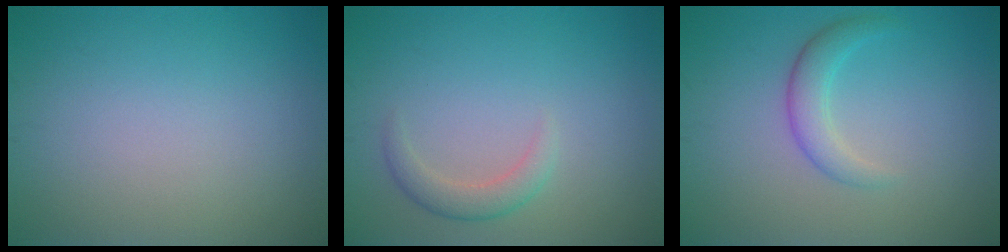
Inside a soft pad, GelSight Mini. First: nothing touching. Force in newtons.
{"total": 2.0, "press": 2.0, "slide": 0.1}
{"total": 2.5, "press": 2.5, "slide": 0.1}